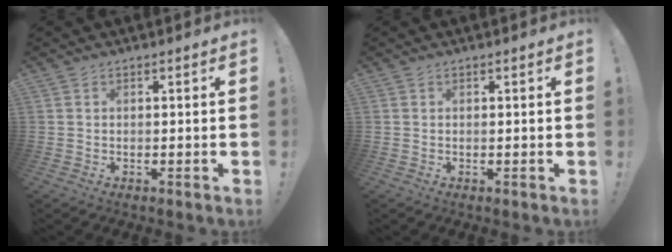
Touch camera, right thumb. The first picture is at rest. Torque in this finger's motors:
{"motor_torque": [-0.13, -0.30, -0.08, -0.08, 0.00]}